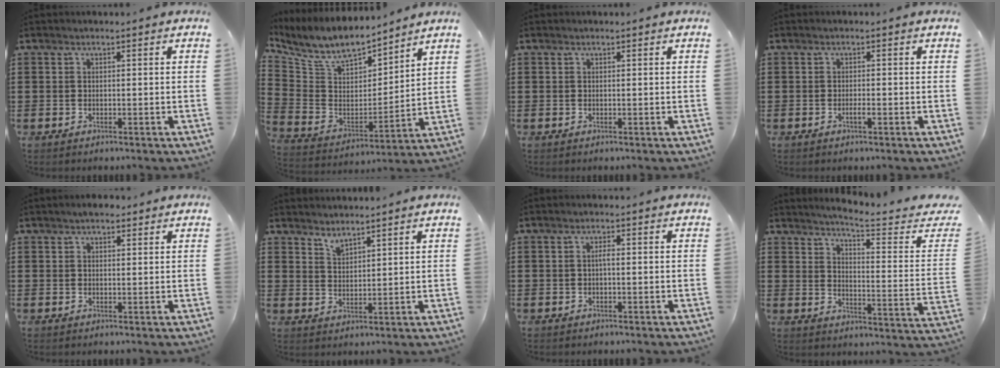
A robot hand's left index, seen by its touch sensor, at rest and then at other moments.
{"total": 8.5, "force": [7.3, 3.1, 3.1], "torque": [-0.100, -0.046, 0.128]}
{"total": 0.0}
{"total": 1.1, "force": [-0.4, 0.1, 1.0], "torque": [-0.018, -0.004, -0.006]}
{"total": 2.0, "force": [1.5, 0.9, 0.8], "torque": [-0.020, 0.007, 0.028]}
{"total": 2.4, "force": [2.4, 0.4, 0.4], "torque": [-0.014, -0.002, 0.045]}
{"total": 1.1, "force": [-0.2, 0.4, 1.1], "torque": [-0.021, 0.002, -0.004]}
{"total": 5.0, "force": [4.3, -0.9, 2.4], "torque": [-0.053, -0.038, 0.062]}